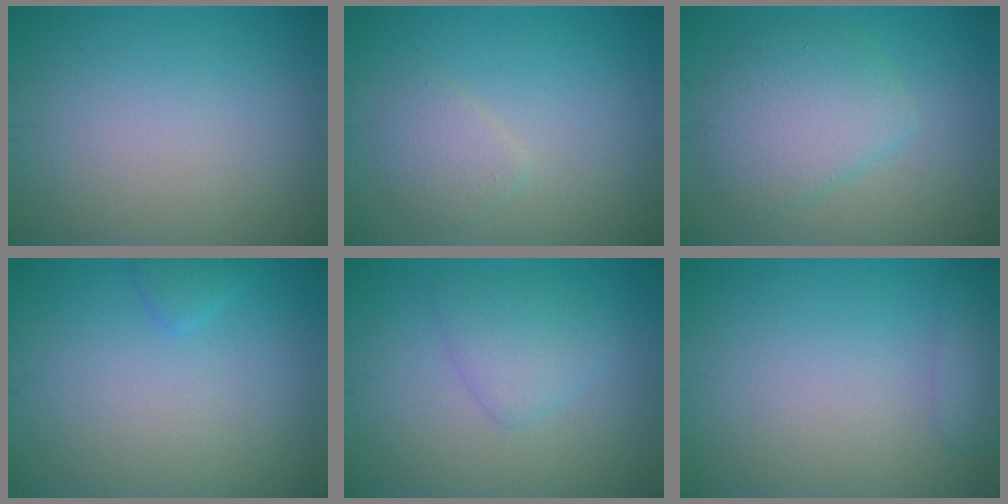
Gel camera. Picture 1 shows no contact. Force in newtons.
{"total": 1.8, "press": 1.8, "slide": 0.2}
{"total": 4.4, "press": 4.4, "slide": 0.2}
{"total": 1.0, "press": 1.0, "slide": 0.1}
{"total": 2.5, "press": 2.5, "slide": 0.1}
{"total": 1.9, "press": 1.9, "slide": 0.1}